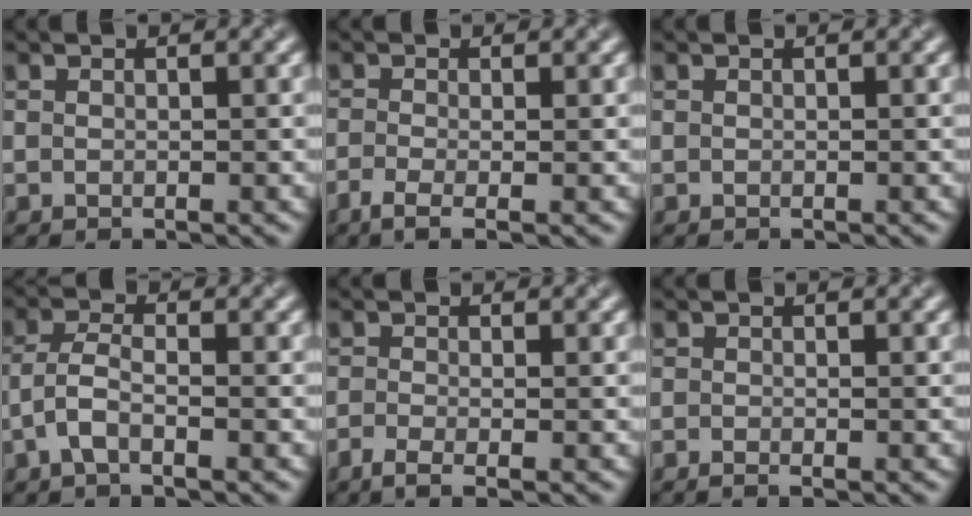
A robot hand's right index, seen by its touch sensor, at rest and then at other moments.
{"total": 2.4, "force": [-1.2, 0.6, 2.1], "torque": [-0.052, -0.005, -0.028]}
{"total": 0.0}
{"total": 2.4, "force": [-1.3, 0.6, 1.9], "torque": [-0.049, 0.010, -0.034]}
{"total": 2.1, "force": [-1.3, 0.4, 1.7], "torque": [-0.041, -0.003, -0.032]}
{"total": 0.8, "force": [-0.7, -0.1, 0.5], "torque": [-0.012, 0.001, -0.013]}